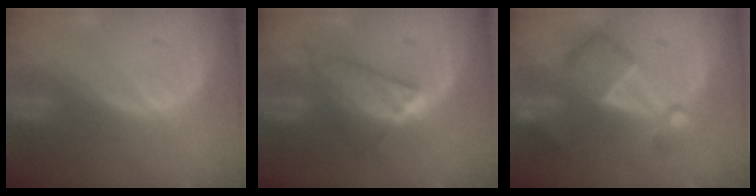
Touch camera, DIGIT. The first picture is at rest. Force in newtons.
{"total": 6.1, "press": 6.0, "slide": 1.0}
{"total": 7.9, "press": 6.8, "slide": 3.9}